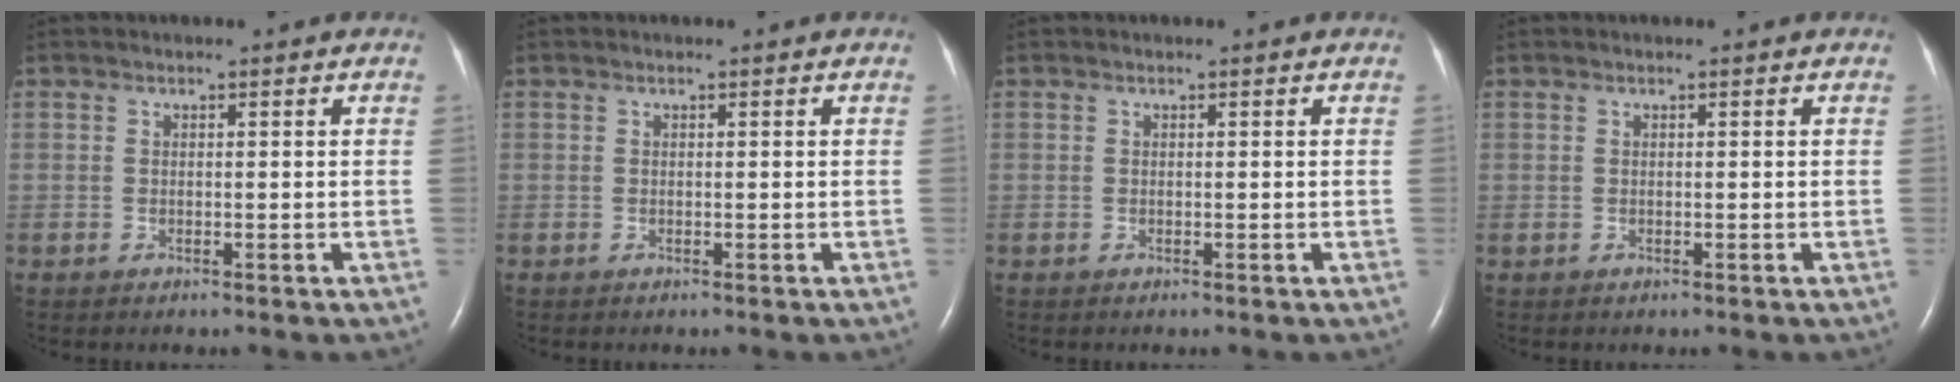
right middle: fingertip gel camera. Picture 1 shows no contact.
{"total": 0.0}
{"total": 0.0}
{"total": 0.0}